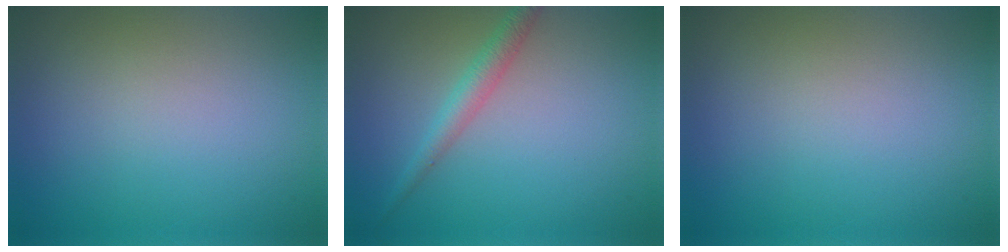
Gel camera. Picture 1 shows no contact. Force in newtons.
{"total": 2.1, "press": 2.1, "slide": 0.1}
{"total": 0.0}